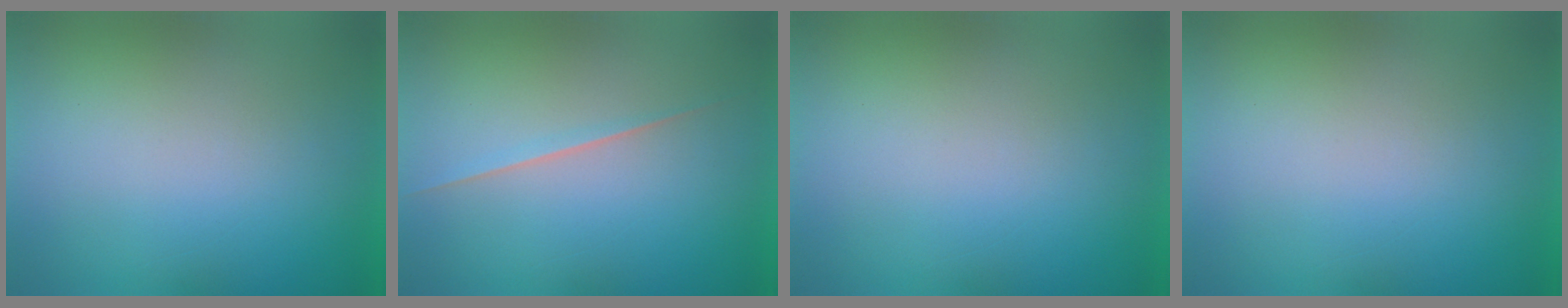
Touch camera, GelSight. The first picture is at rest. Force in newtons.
{"total": 1.6}
{"total": 0.0}
{"total": 0.0}